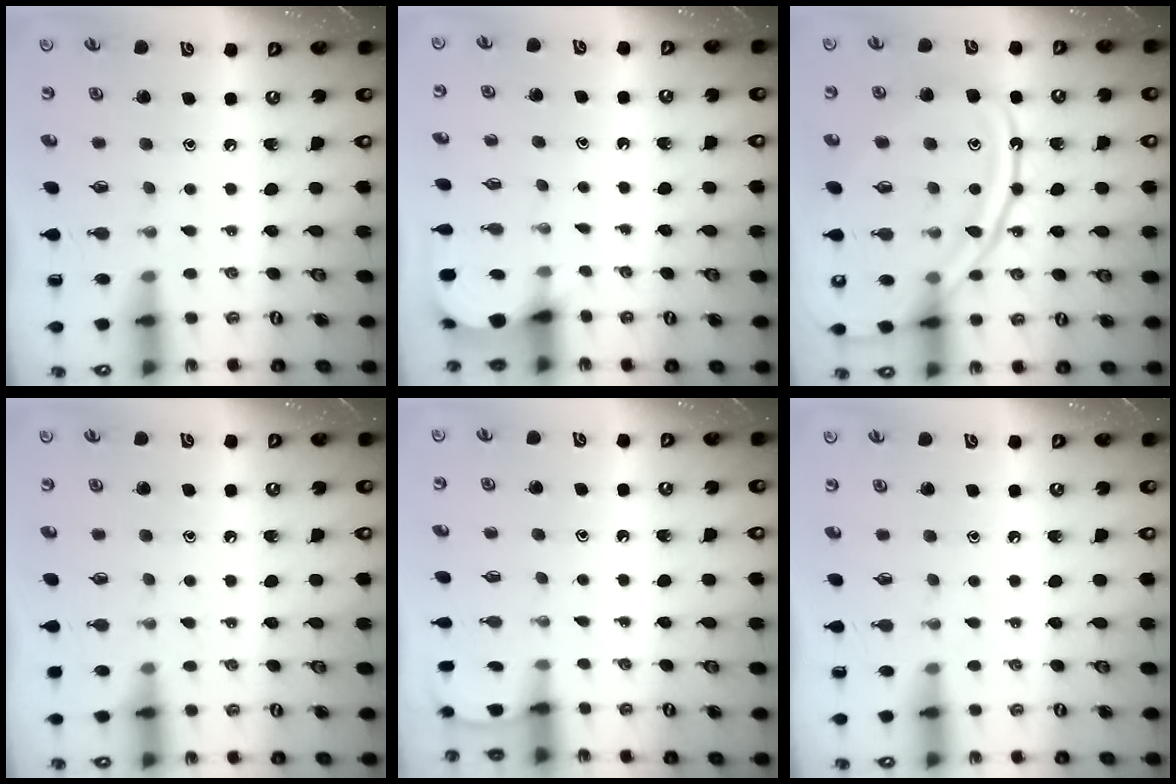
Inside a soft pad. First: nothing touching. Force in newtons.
{"total": 2.9, "press": 2.9, "slide": 0.3}
{"total": 18.0, "press": 17.9, "slide": 1.7}
{"total": 4.2, "press": 4.1, "slide": 0.6}
{"total": 0.9, "press": 0.9, "slide": 0.1}
{"total": 0.0}